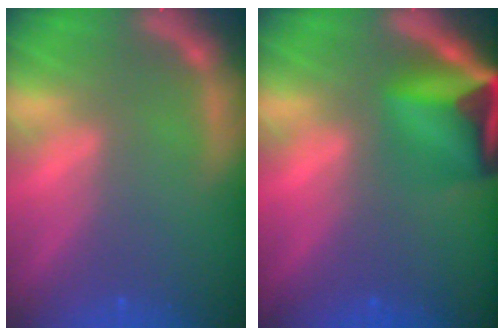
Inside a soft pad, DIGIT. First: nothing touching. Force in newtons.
{"total": 9.0}